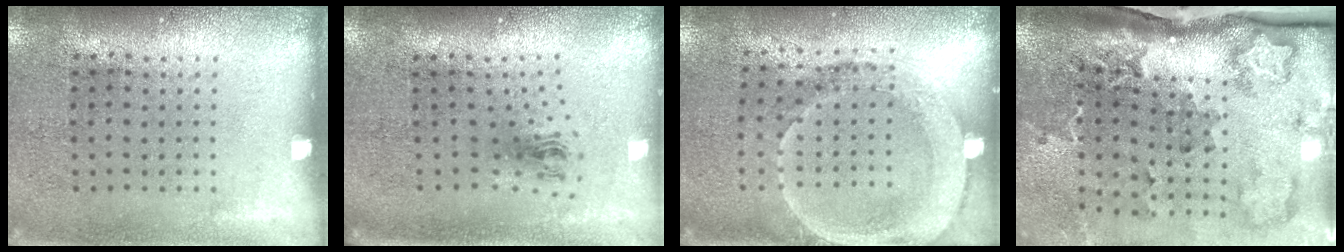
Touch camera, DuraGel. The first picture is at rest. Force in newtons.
{"total": 1.0, "press": 0.5, "slide": 0.9}
{"total": 1.8, "press": 1.6, "slide": 0.8}
{"total": 3.0, "press": 2.2, "slide": 2.0}